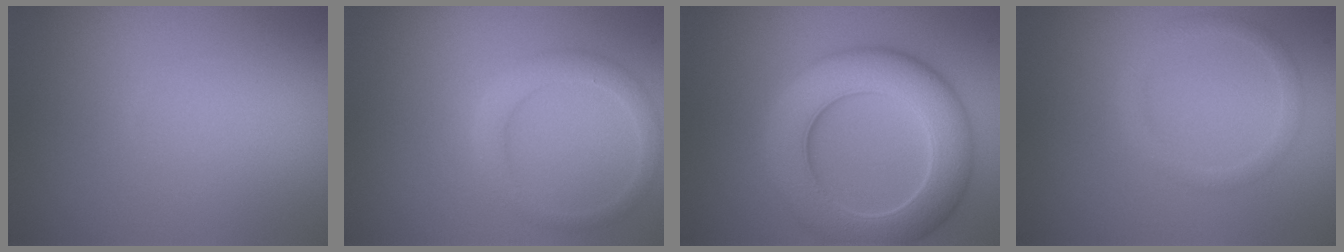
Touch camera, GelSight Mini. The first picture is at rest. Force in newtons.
{"total": 2.3, "press": 2.3, "slide": 0.2}
{"total": 8.8, "press": 8.7, "slide": 0.7}
{"total": 1.6, "press": 1.6, "slide": 0.1}